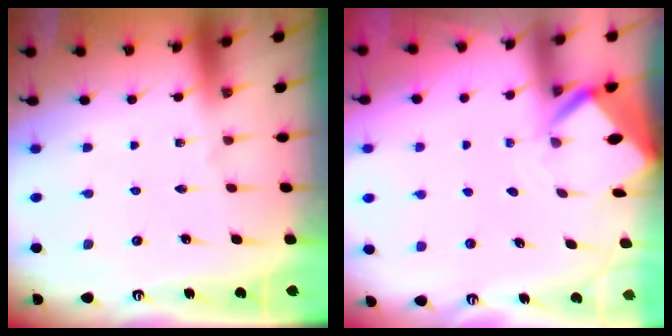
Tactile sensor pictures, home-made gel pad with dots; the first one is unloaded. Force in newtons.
{"total": 3.5, "press": 3.5, "slide": 0.2}